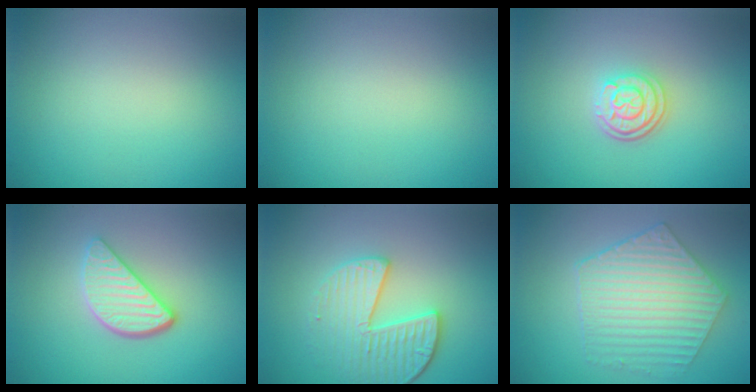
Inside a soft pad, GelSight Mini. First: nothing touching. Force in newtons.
{"total": 0.0}
{"total": 2.9, "press": 2.4, "slide": 1.7}
{"total": 3.5, "press": 2.9, "slide": 2.0}
{"total": 3.9, "press": 3.5, "slide": 1.6}
{"total": 5.8, "press": 4.7, "slide": 3.4}